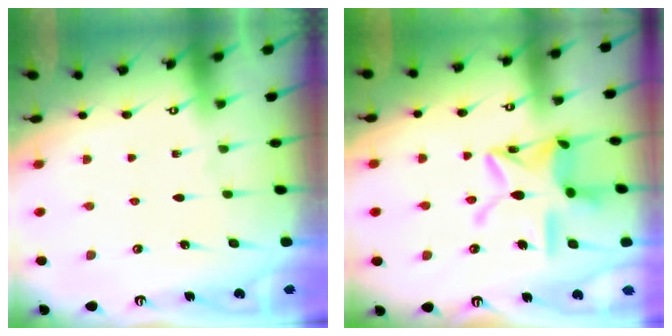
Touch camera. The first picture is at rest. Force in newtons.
{"total": 17.3, "press": 17.2, "slide": 1.4}